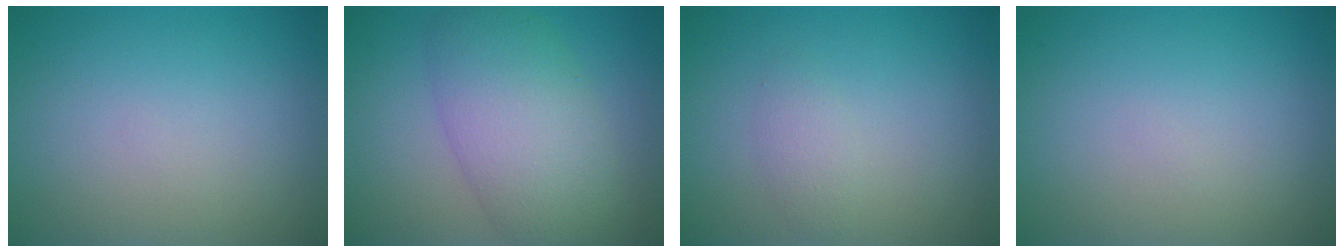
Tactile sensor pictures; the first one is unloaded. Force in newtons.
{"total": 6.9, "press": 6.9, "slide": 0.3}
{"total": 1.3, "press": 1.3, "slide": 0.1}
{"total": 0.0}